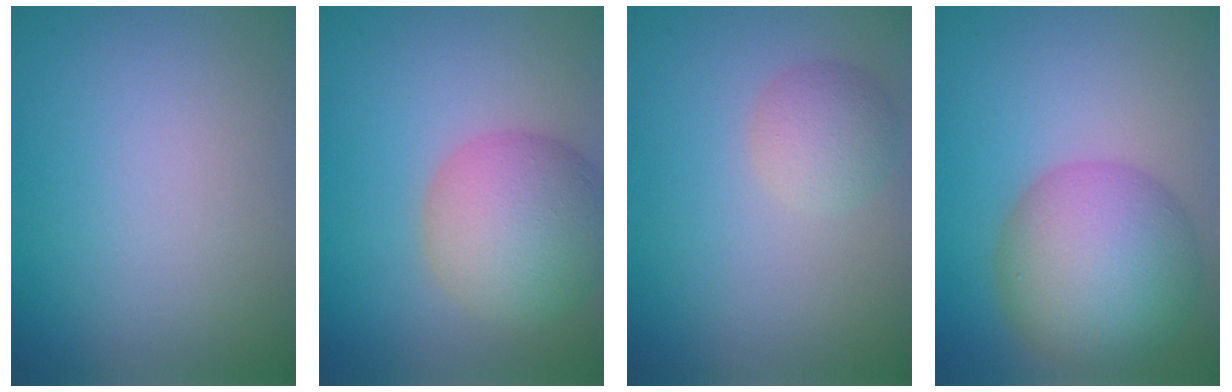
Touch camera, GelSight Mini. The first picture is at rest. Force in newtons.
{"total": 7.3, "press": 7.3, "slide": 0.4}
{"total": 2.7, "press": 2.7, "slide": 0.1}
{"total": 9.6, "press": 9.6, "slide": 0.5}